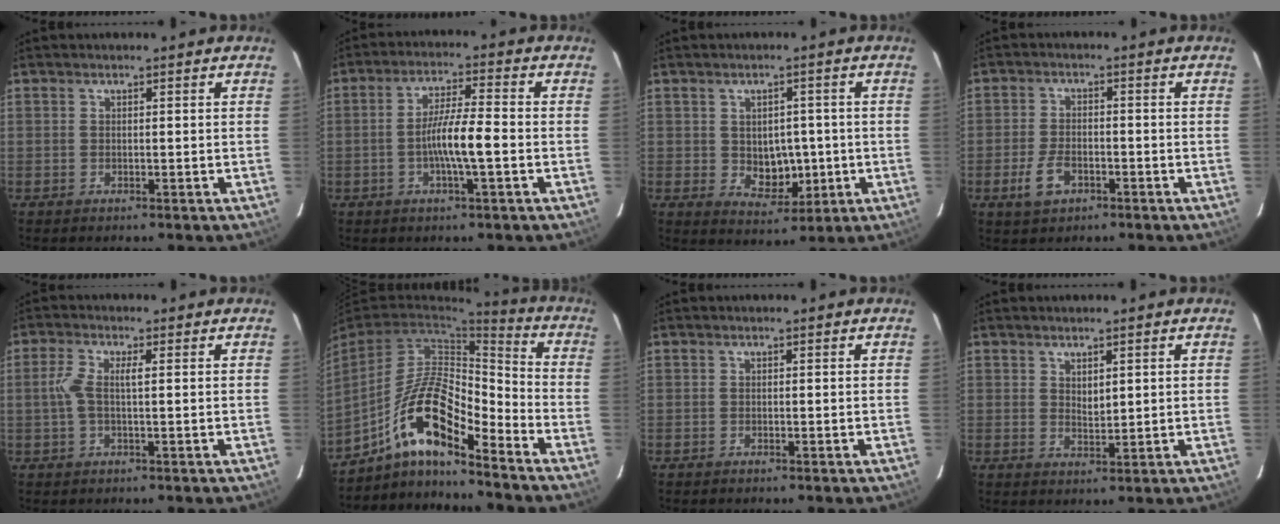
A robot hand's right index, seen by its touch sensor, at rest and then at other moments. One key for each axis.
{"total": 7.4, "fx": -1.7, "fy": 0.3, "fz": 7.1, "tx": -0.135, "ty": 0.003, "tz": -0.035}
{"total": 6.2, "fx": -0.4, "fy": 4.3, "fz": 4.4, "tx": -0.055, "ty": 0.001, "tz": 0.007}
{"total": 4.7, "fx": -2.3, "fy": 2.7, "fz": 3.1, "tx": -0.069, "ty": -0.001, "tz": -0.038}
{"total": 3.8, "fx": 0.3, "fy": 0.8, "fz": 3.7, "tx": -0.091, "ty": 0.011, "tz": 0.003}
{"total": 13.8, "fx": -9.3, "fy": 3.1, "fz": 9.8, "tx": -0.189, "ty": 0.026, "tz": -0.166}
{"total": 0.0}
{"total": 2.2, "fx": 0.9, "fy": 0.9, "fz": 1.8, "tx": -0.033, "ty": -0.005, "tz": 0.020}